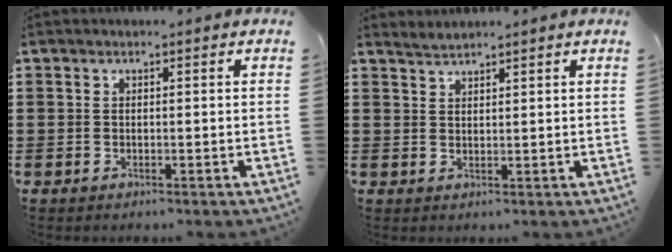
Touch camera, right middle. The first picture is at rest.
{"total": 1.6, "force": [1.6, -0.3, -0.2], "torque": [0.000, 0.002, 0.031]}